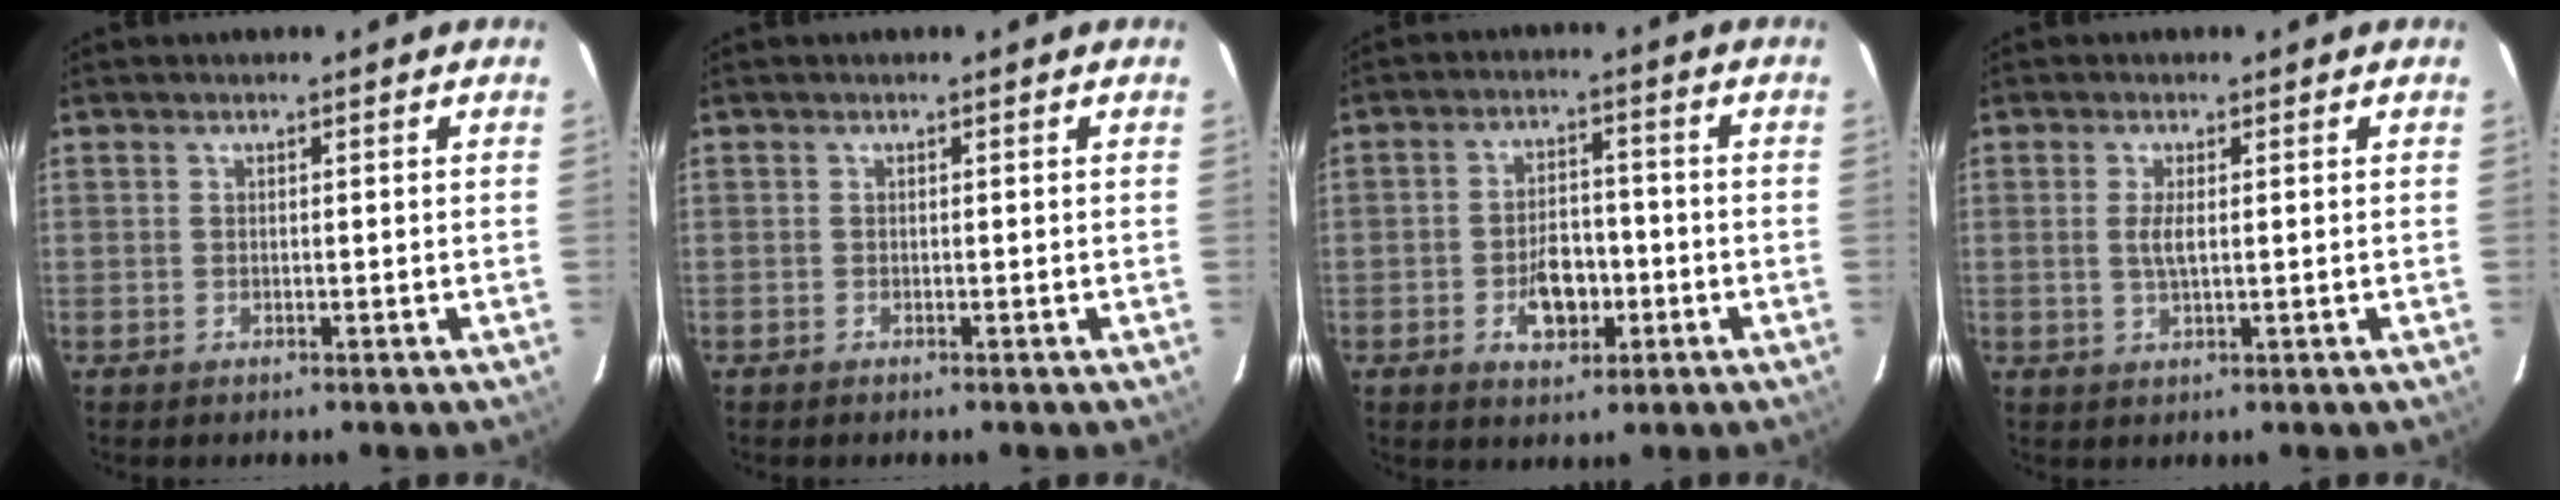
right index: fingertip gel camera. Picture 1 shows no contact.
{"total": 0.0}
{"total": 7.3, "force": [-2.7, 4.5, 5.1], "torque": [-0.096, 0.008, -0.034]}
{"total": 2.5, "force": [0.2, 0.7, 2.4], "torque": [-0.049, -0.003, 0.003]}